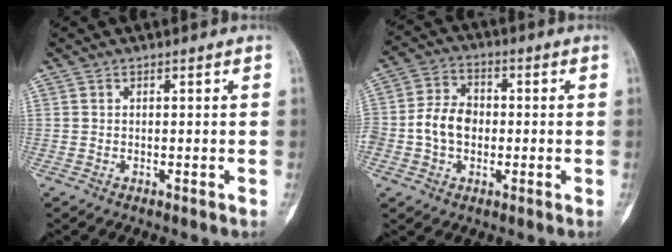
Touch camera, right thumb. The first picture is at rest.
{"total": 8.3, "force": [-1.0, 6.4, 5.2], "torque": [-0.081, 0.024, -0.025]}